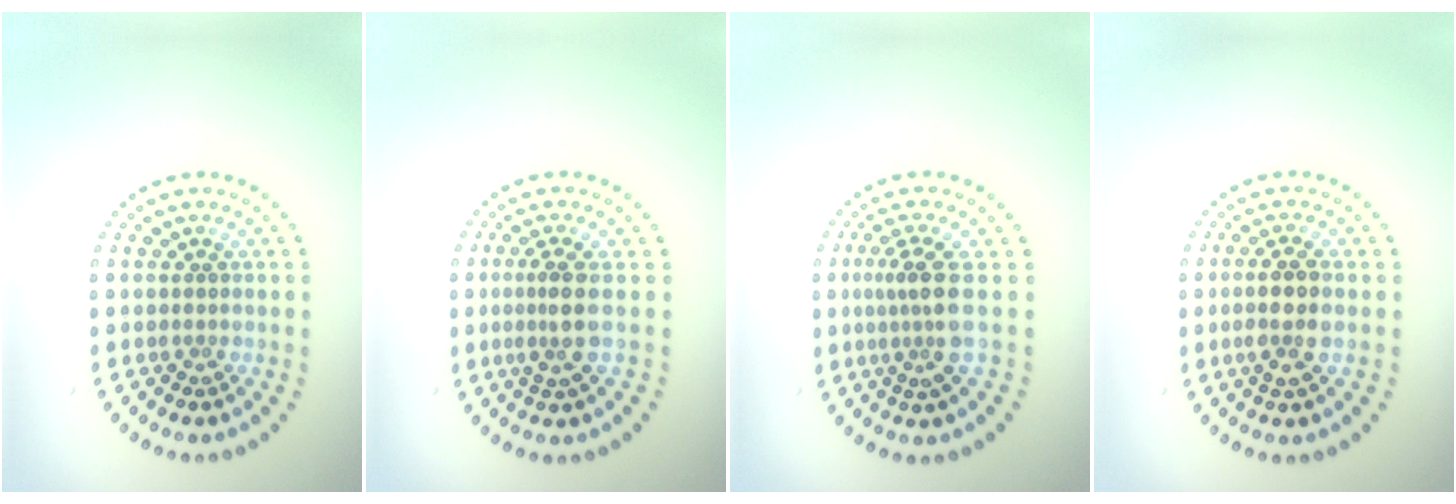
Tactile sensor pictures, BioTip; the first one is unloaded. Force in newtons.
{"total": 2.5, "press": 1.9, "slide": 1.6}
{"total": 3.3, "press": 2.3, "slide": 2.3}
{"total": 2.8, "press": 2.6, "slide": 1.1}